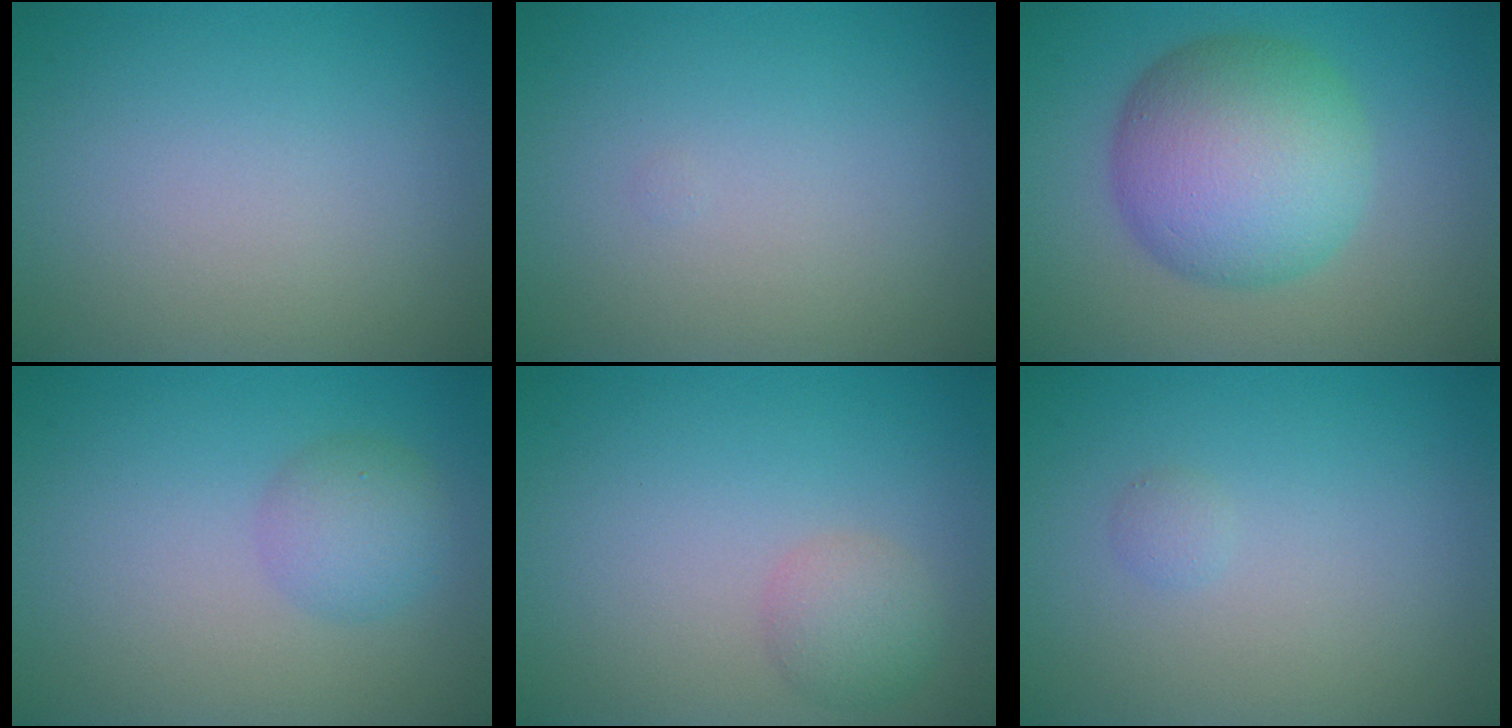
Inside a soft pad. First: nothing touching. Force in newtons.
{"total": 0.0}
{"total": 8.9, "press": 8.9, "slide": 0.3}
{"total": 2.6, "press": 2.6, "slide": 0.0}
{"total": 2.2, "press": 2.2, "slide": 0.1}
{"total": 0.6, "press": 0.6, "slide": 0.1}